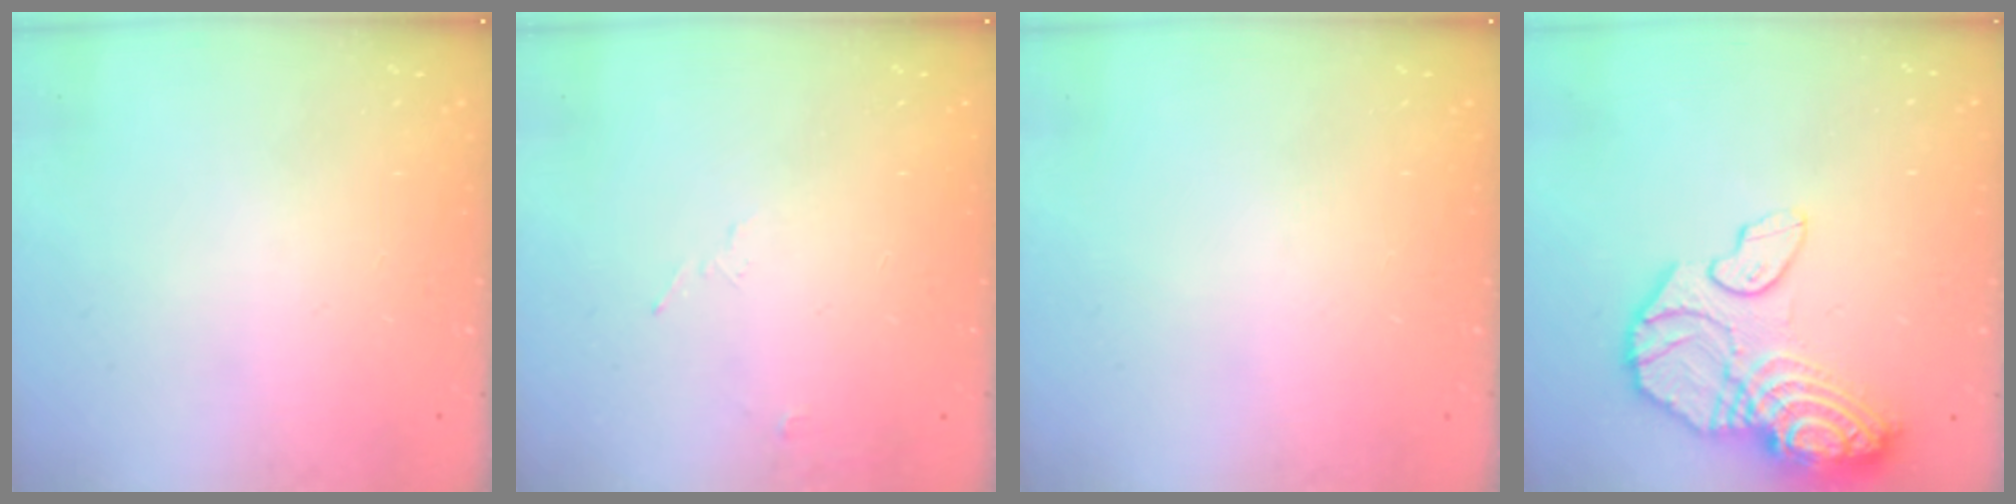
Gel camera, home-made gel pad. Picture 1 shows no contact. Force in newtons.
{"total": 4.4, "press": 3.6, "slide": 2.6}
{"total": 0.0}
{"total": 17.7, "press": 17.6, "slide": 1.8}